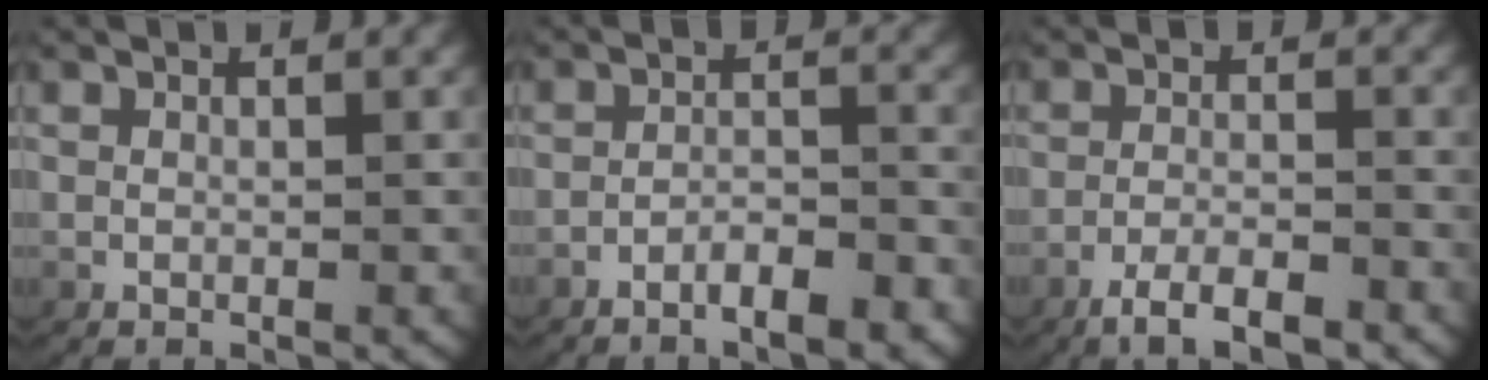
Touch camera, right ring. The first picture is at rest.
{"total": 3.6, "force": [-3.1, 1.0, 1.5], "torque": [-0.022, -0.004, -0.055]}
{"total": 5.1, "force": [-3.9, 1.4, 3.0], "torque": [-0.048, -0.010, -0.060]}